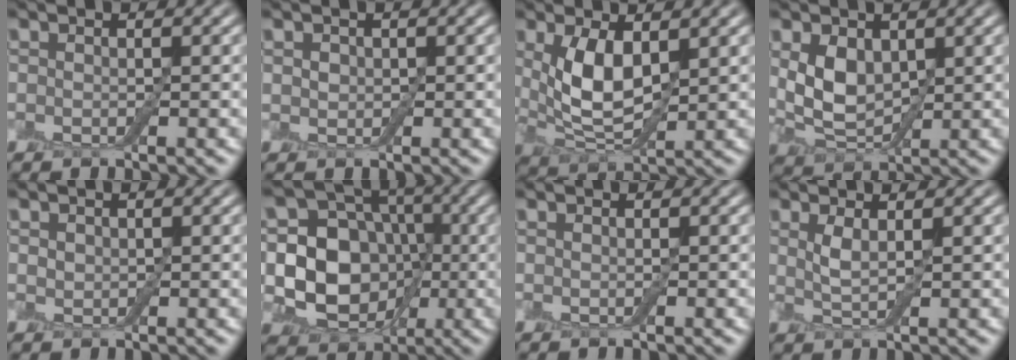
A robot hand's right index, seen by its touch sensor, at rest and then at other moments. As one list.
[{"total": 0.8, "force": [0.3, 0.6, 0.3], "torque": [-0.004, 0.003, 0.003]}, {"total": 5.5, "force": [1.3, 2.6, 4.7], "torque": [-0.105, -0.003, 0.033]}, {"total": 3.7, "force": [1.0, 2.4, 2.6], "torque": [-0.059, -0.002, 0.025]}, {"total": 0.7, "force": [0.4, 0.5, 0.2], "torque": [-0.004, 0.002, 0.005]}, {"total": 9.4, "force": [-0.6, 7.9, 5.1], "torque": [-0.075, -0.006, -0.032]}, {"total": 0.0}, {"total": 1.6, "force": [0.8, 0.2, 1.4], "torque": [-0.034, -0.003, 0.018]}]